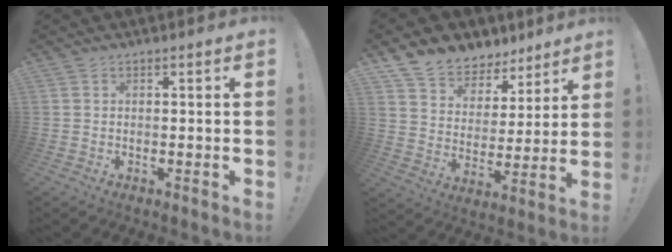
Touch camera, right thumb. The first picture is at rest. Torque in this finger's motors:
{"motor_torque": [-0.10, 0.54, 0.88, 0.55, 0.01]}